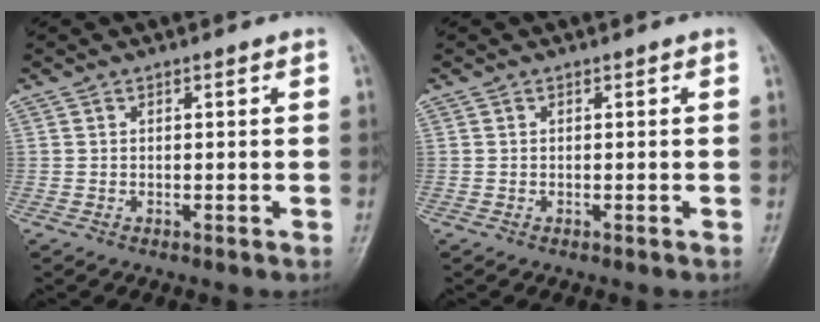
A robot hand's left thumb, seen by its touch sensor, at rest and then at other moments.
{"total": 0.0}